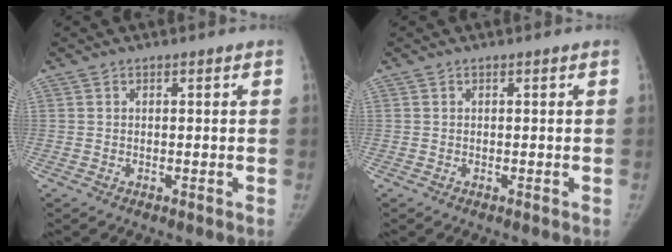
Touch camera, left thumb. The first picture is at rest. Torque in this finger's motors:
{"motor_torque": [-0.03, -0.03, 0.08, -0.06, 0.01]}